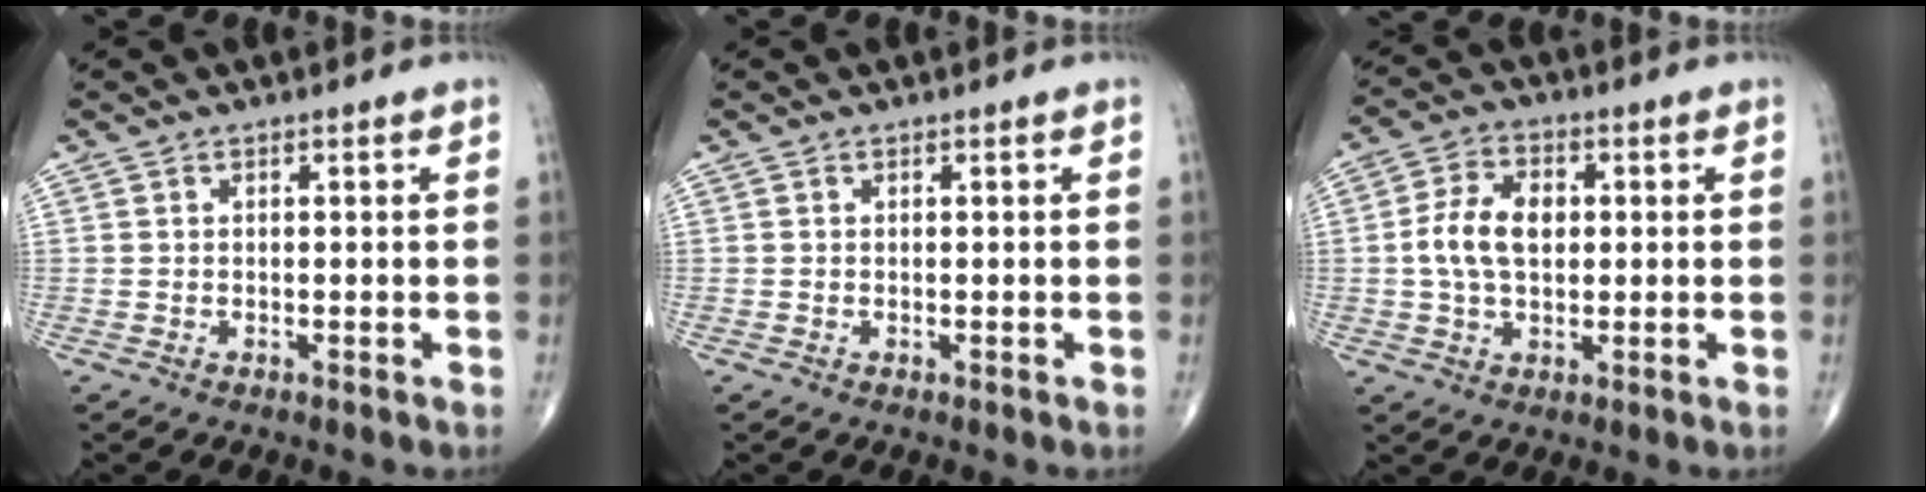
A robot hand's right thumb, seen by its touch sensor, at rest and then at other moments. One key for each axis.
{"total": 0.0}
{"total": 8.8, "fx": 0.6, "fy": 5.7, "fz": 6.7, "tx": -0.121, "ty": 0.013, "tz": 0.007}